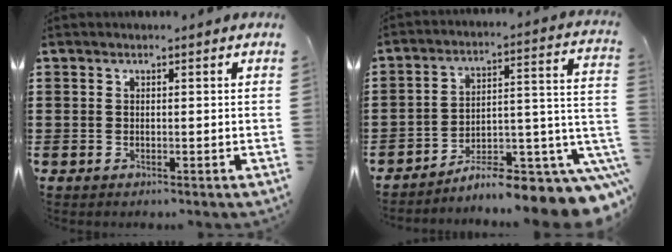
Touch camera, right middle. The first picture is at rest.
{"total": 7.8, "force": [-6.8, 1.4, 3.5], "torque": [-0.038, -0.010, -0.127]}